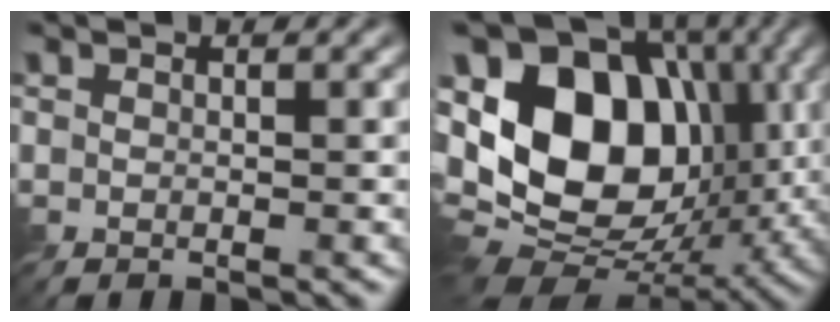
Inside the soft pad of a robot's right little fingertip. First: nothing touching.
{"total": 16.2, "force": [1.4, 11.3, 11.5], "torque": [-0.234, 0.008, 0.012]}